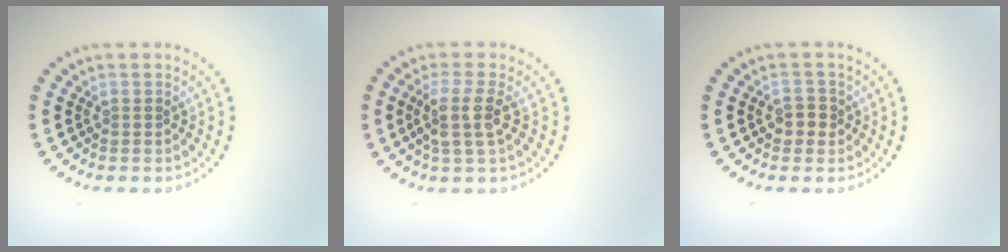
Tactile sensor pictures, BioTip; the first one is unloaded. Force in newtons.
{"total": 3.1, "press": 2.5, "slide": 1.8}
{"total": 1.8, "press": 1.7, "slide": 0.6}